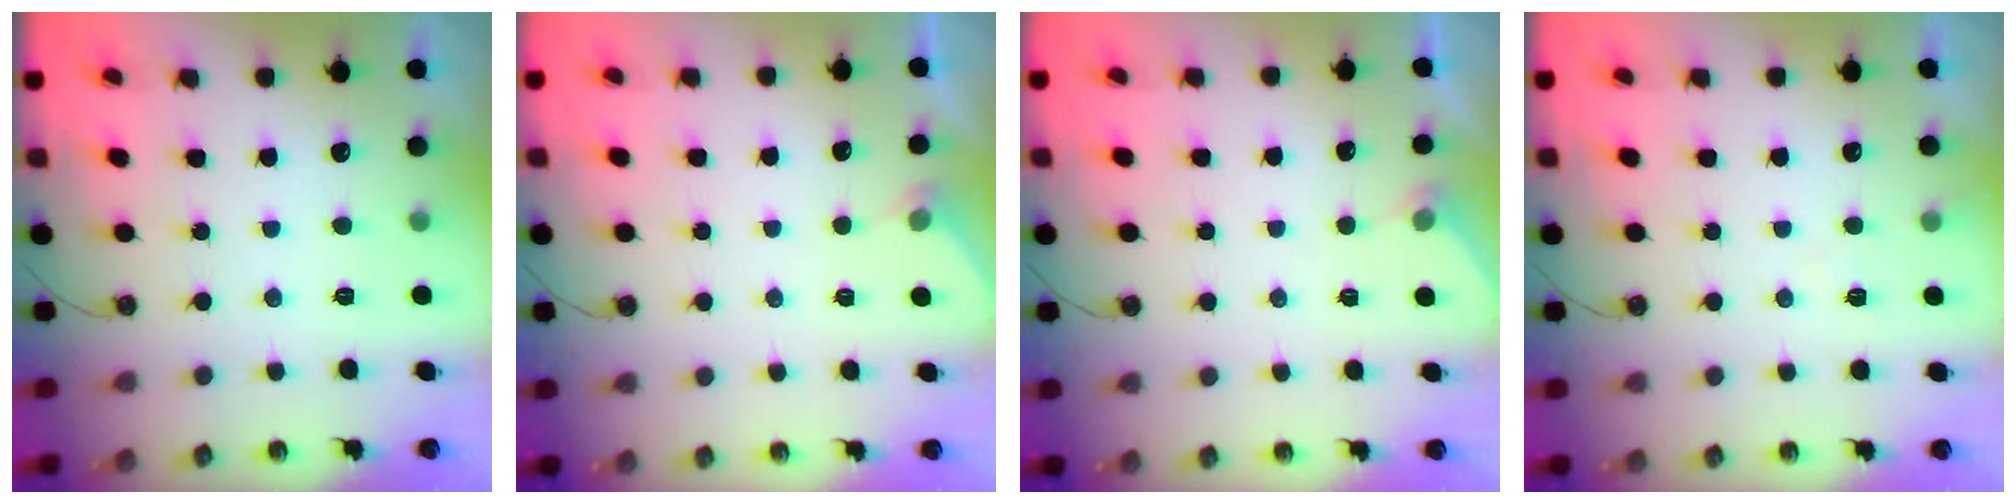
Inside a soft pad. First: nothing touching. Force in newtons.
{"total": 2.7, "press": 2.7, "slide": 0.4}
{"total": 2.7, "press": 2.7, "slide": 0.4}
{"total": 3.8, "press": 3.7, "slide": 0.5}